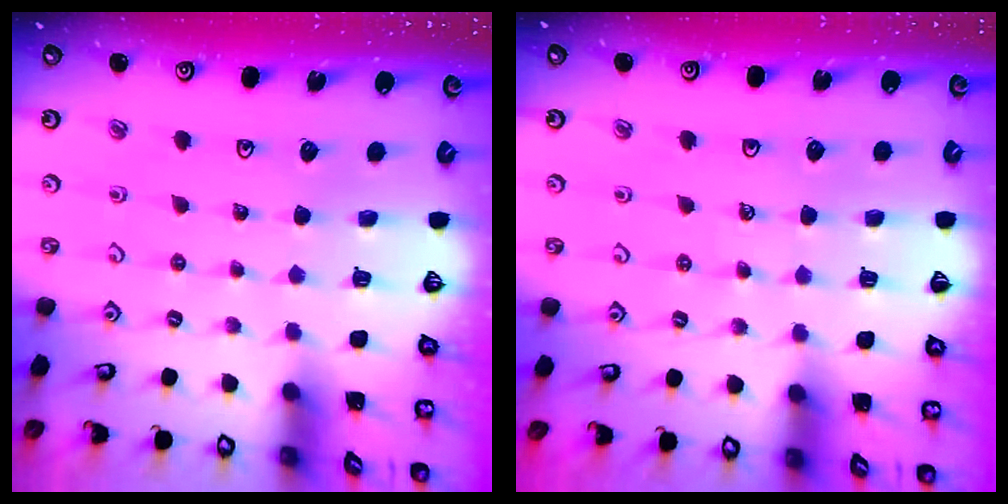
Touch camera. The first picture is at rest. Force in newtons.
{"total": 2.1, "press": 2.0, "slide": 0.3}